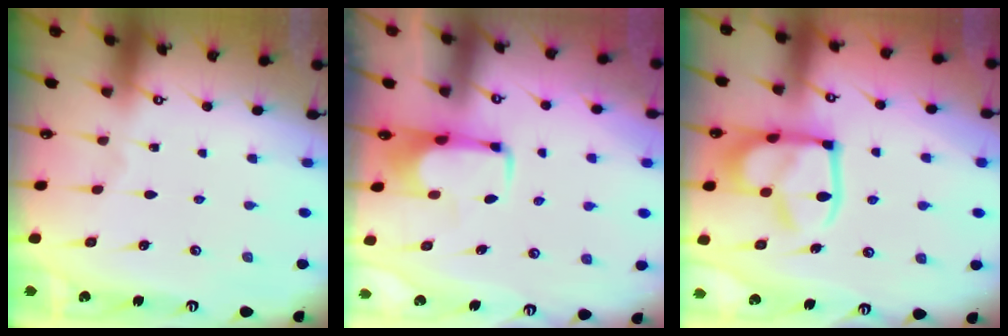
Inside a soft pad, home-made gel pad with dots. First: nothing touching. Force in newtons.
{"total": 2.0, "press": 2.0, "slide": 0.4}
{"total": 15.1, "press": 15.0, "slide": 1.7}